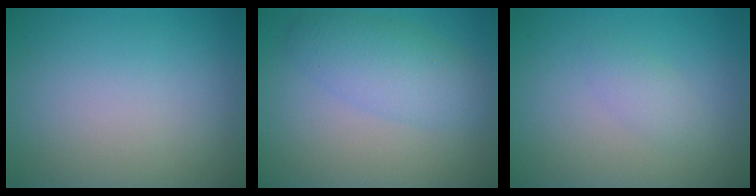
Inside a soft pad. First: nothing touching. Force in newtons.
{"total": 4.0, "press": 4.0, "slide": 0.1}
{"total": 1.4, "press": 1.4, "slide": 0.1}